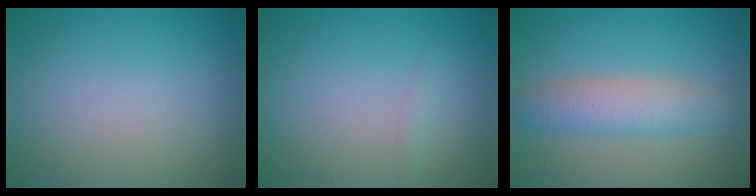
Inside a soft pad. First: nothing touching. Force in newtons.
{"total": 0.6, "press": 0.6, "slide": 0.0}
{"total": 4.0, "press": 4.0, "slide": 0.0}